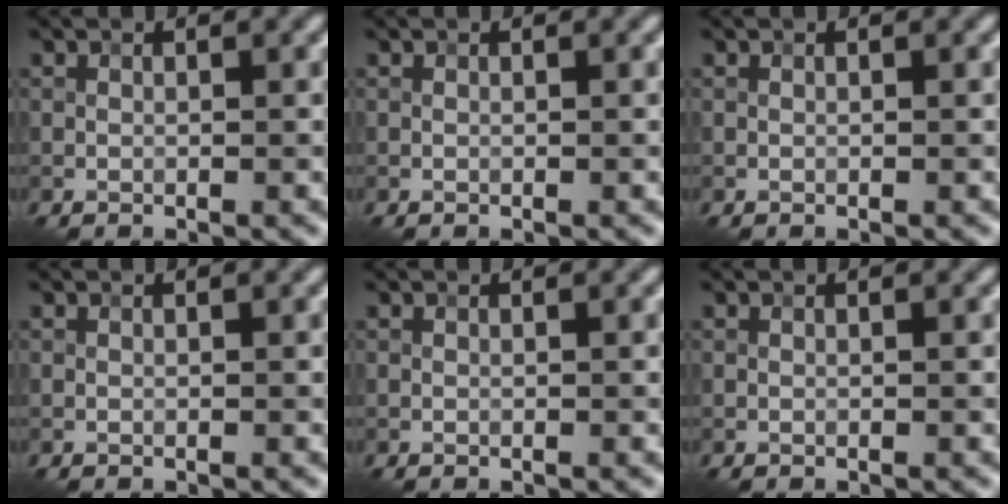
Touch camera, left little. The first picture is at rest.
{"total": 0.0}
{"total": 0.0}
{"total": 0.0}
{"total": 0.0}
{"total": 0.0}